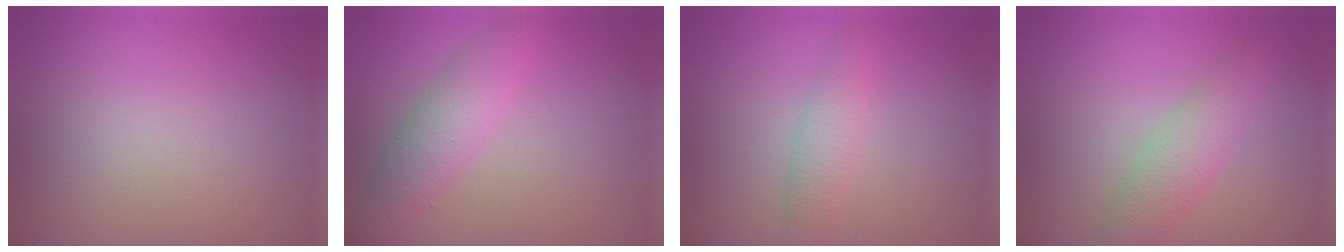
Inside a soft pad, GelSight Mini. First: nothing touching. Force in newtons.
{"total": 3.8, "press": 3.8, "slide": 0.1}
{"total": 2.2, "press": 2.2, "slide": 0.0}
{"total": 3.6, "press": 3.6, "slide": 0.1}